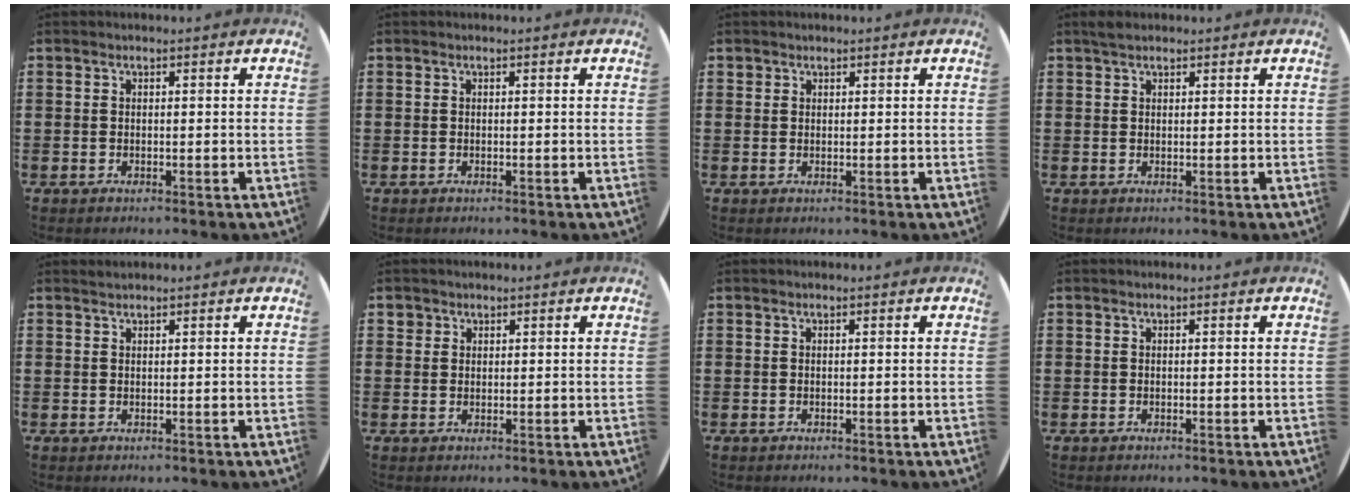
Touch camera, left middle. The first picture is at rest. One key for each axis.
{"total": 0.0}
{"total": 0.7, "fx": 0.6, "fy": 0.4, "fz": -0.1, "tx": 0.008, "ty": 0.000, "tz": 0.010}
{"total": 1.3, "fx": 1.1, "fy": 0.5, "fz": 0.4, "tx": -0.002, "ty": 0.001, "tz": 0.019}
{"total": 0.5, "fx": 0.5, "fy": -0.1, "fz": 0.0, "tx": -0.001, "ty": 0.001, "tz": 0.010}
{"total": 1.3, "fx": 1.1, "fy": 0.8, "fz": 0.0, "tx": 0.013, "ty": -0.005, "tz": 0.019}
{"total": 0.0}
{"total": 0.0}